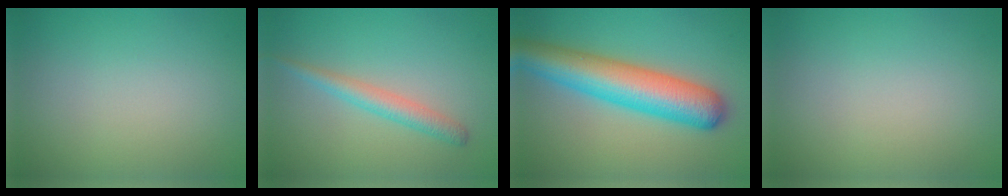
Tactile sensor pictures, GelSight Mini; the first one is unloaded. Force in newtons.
{"total": 2.5, "press": 2.5, "slide": 0.0}
{"total": 8.9, "press": 8.9, "slide": 0.3}
{"total": 0.0}